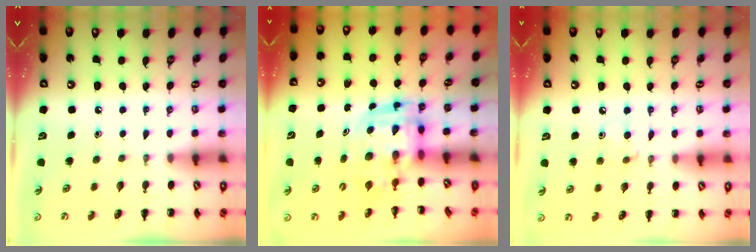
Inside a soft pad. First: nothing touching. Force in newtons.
{"total": 3.5, "press": 3.4, "slide": 0.7}
{"total": 5.3, "press": 5.1, "slide": 1.3}